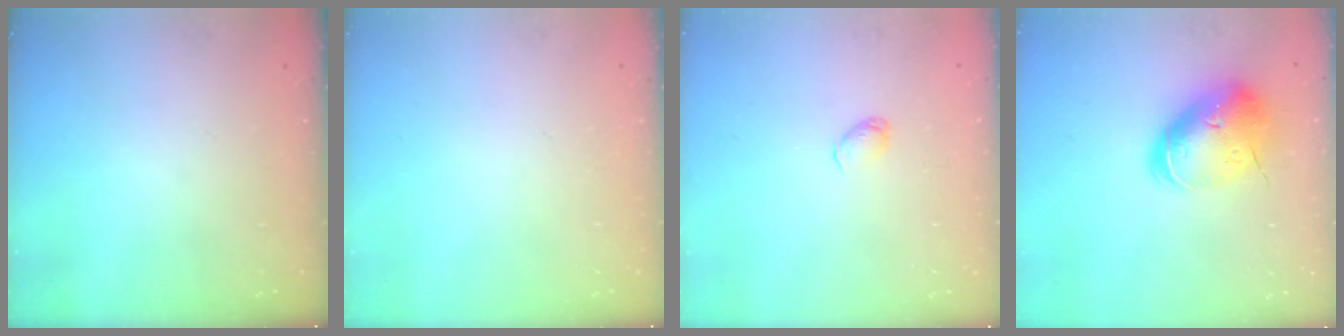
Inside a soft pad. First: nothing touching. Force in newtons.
{"total": 0.0}
{"total": 2.9, "press": 2.9, "slide": 0.5}
{"total": 18.7, "press": 18.5, "slide": 3.0}